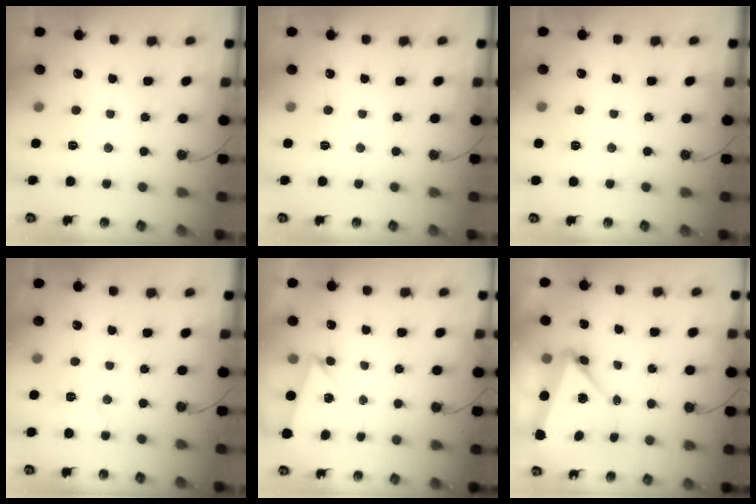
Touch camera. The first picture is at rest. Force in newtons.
{"total": 1.5, "press": 0.8, "slide": 1.3}
{"total": 4.0, "press": 3.1, "slide": 2.6}
{"total": 5.5, "press": 5.4, "slide": 0.9}
{"total": 2.3, "press": 2.1, "slide": 1.0}
{"total": 5.9, "press": 5.9, "slide": 0.7}